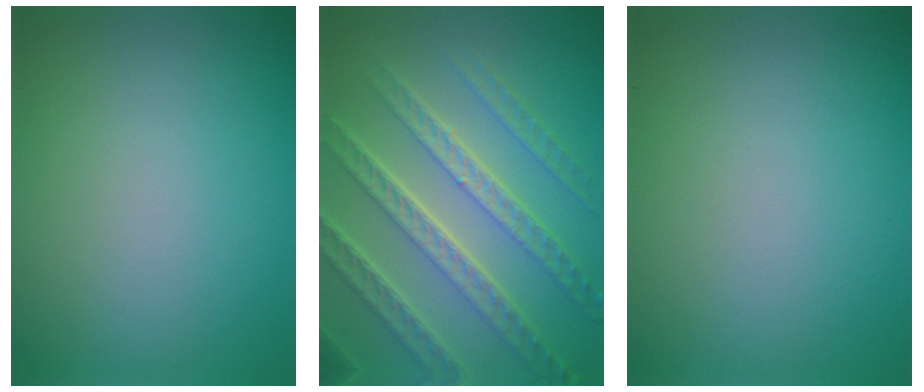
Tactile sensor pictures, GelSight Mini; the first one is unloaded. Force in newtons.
{"total": 7.8, "press": 5.6, "slide": 5.4}
{"total": 0.0}